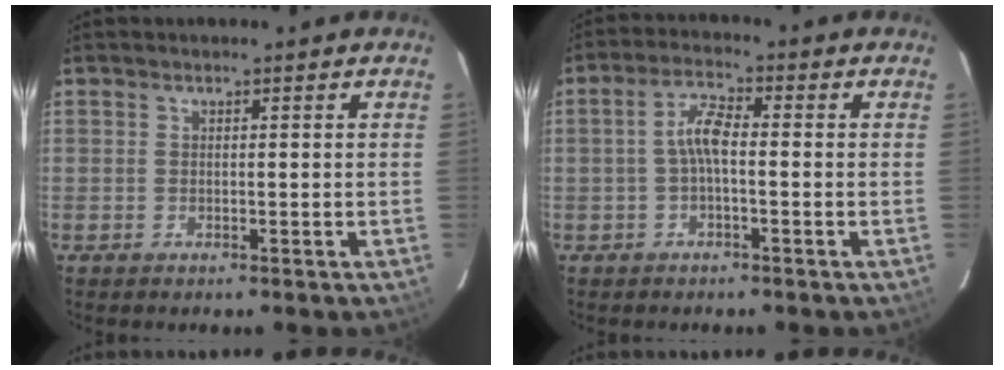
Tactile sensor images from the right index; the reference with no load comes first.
{"total": 4.3, "force": [-0.8, 1.2, 4.1], "torque": [-0.085, 0.015, -0.017]}